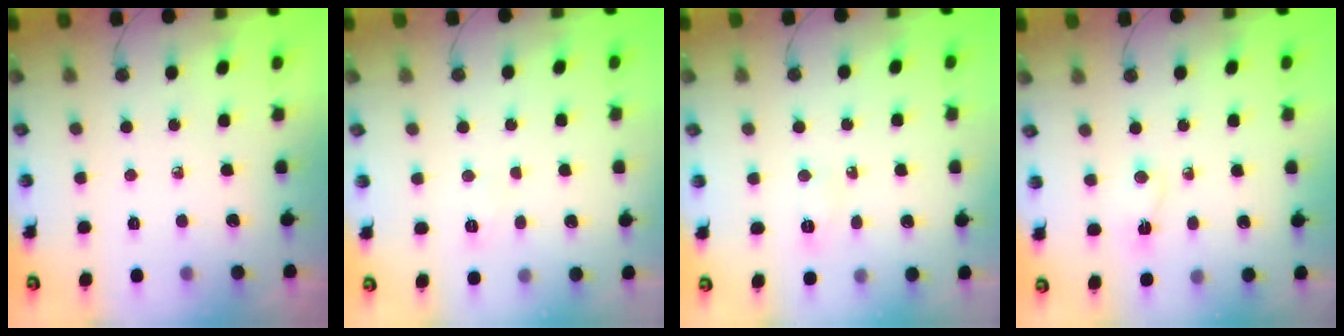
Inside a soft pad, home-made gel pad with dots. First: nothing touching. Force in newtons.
{"total": 3.0, "press": 2.9, "slide": 0.7}
{"total": 3.8, "press": 3.6, "slide": 1.3}
{"total": 2.8, "press": 2.7, "slide": 0.5}